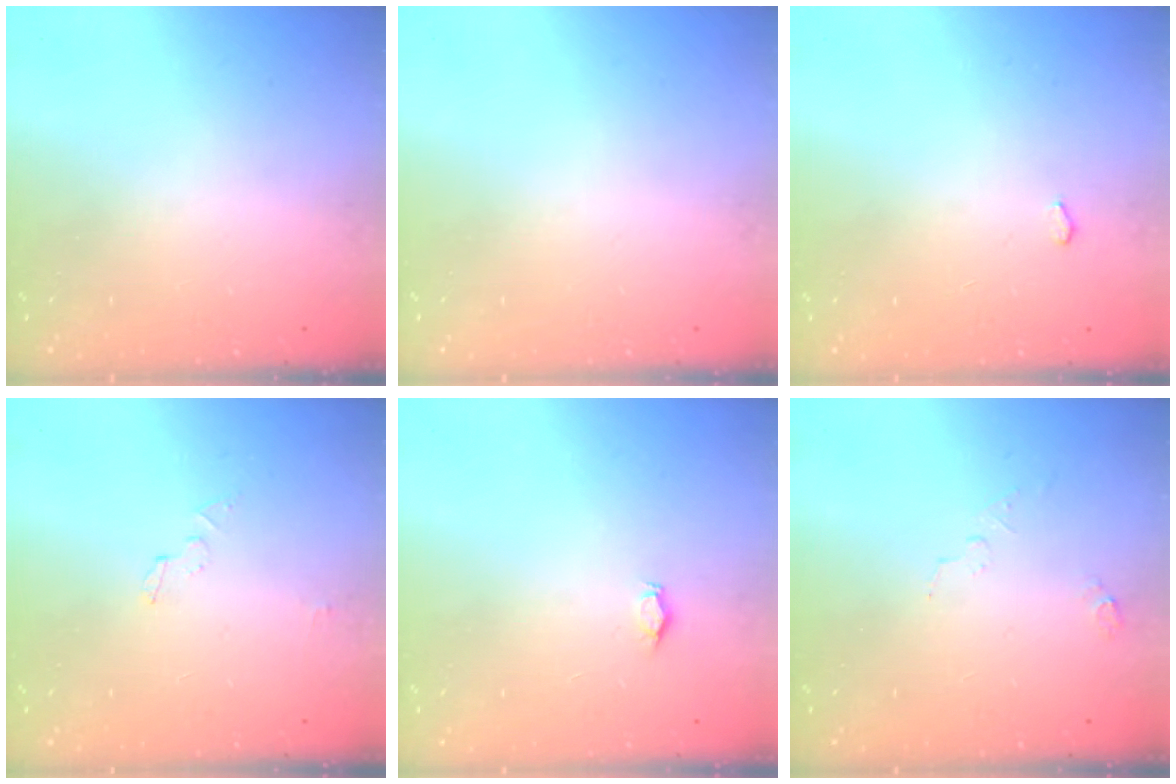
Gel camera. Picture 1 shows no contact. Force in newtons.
{"total": 0.0}
{"total": 2.6, "press": 2.2, "slide": 1.3}
{"total": 2.8, "press": 2.8, "slide": 0.2}
{"total": 2.9, "press": 2.9, "slide": 0.5}
{"total": 5.1, "press": 3.0, "slide": 4.1}